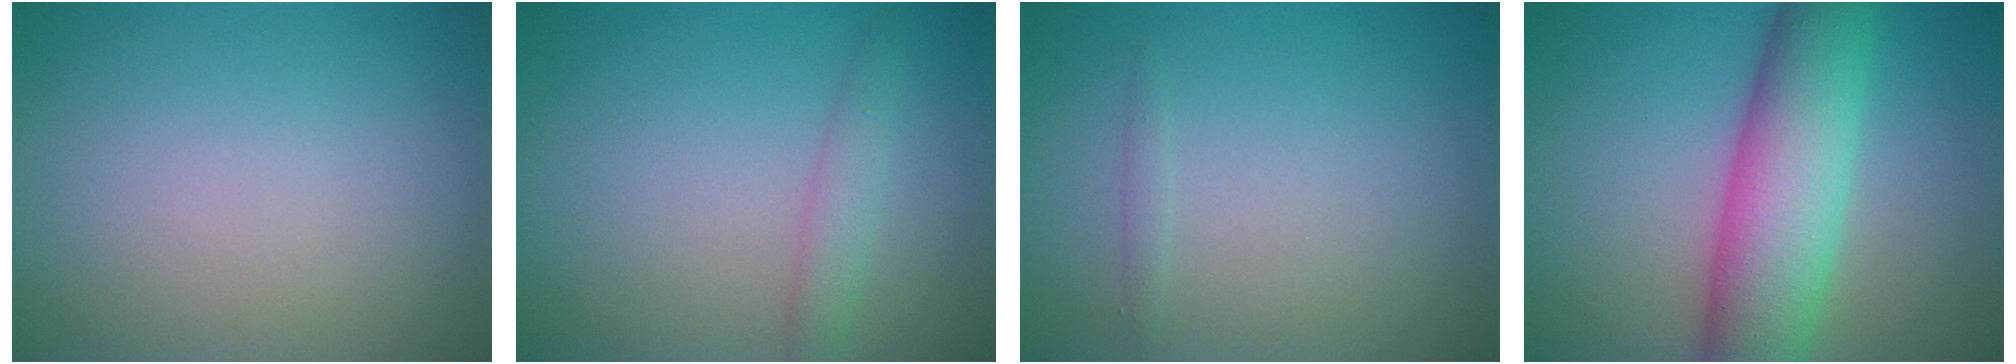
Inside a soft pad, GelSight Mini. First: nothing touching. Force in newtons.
{"total": 1.8, "press": 1.8, "slide": 0.0}
{"total": 0.5, "press": 0.5, "slide": 0.0}
{"total": 9.4, "press": 9.4, "slide": 0.5}